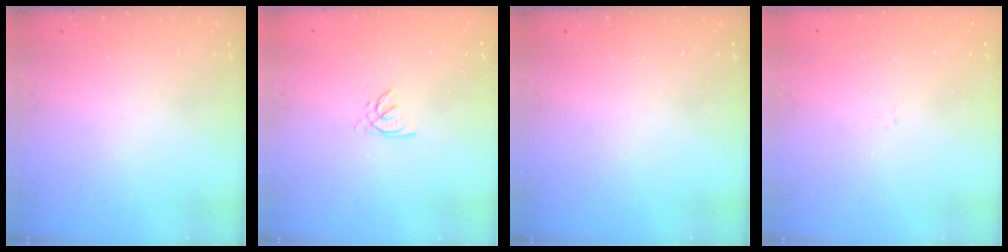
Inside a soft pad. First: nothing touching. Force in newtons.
{"total": 1.4, "press": 1.4, "slide": 0.2}
{"total": 0.0}
{"total": 0.0}